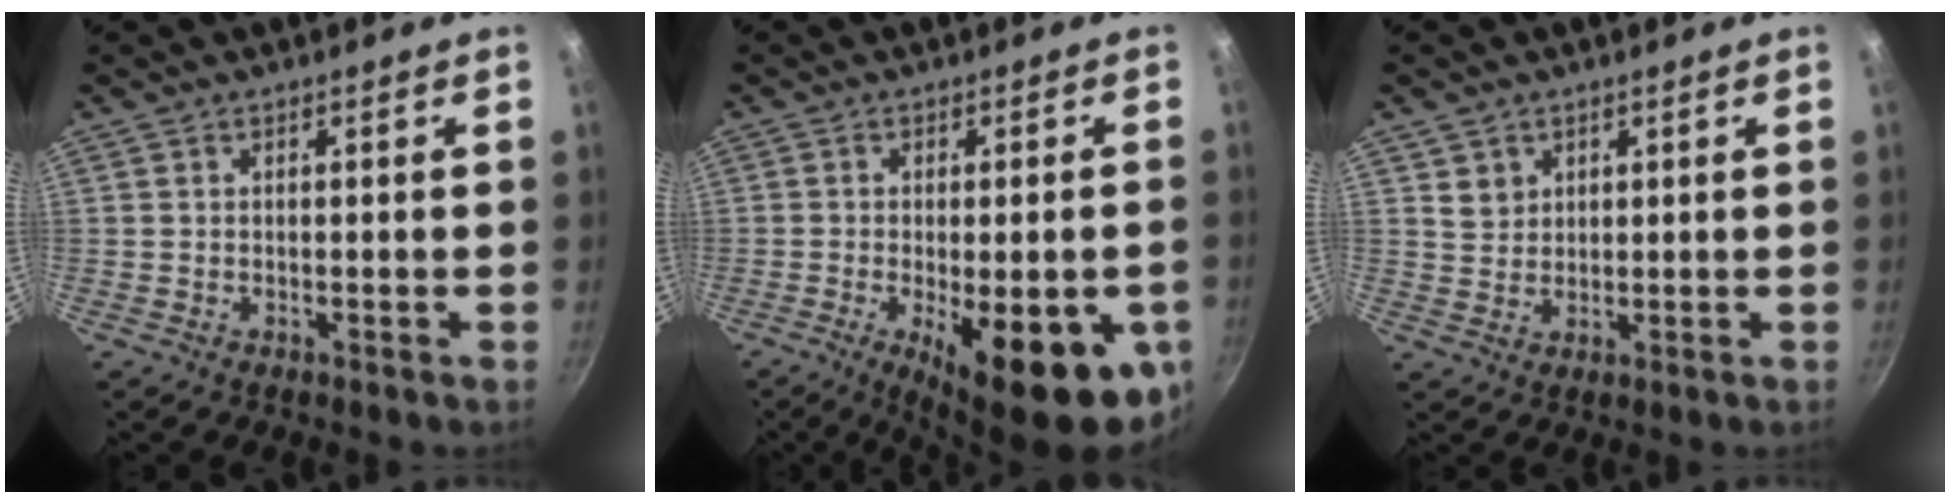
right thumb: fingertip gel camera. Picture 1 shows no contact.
{"total": 19.1, "force": [-6.3, 6.3, 16.9], "torque": [-0.193, -0.004, -0.074]}
{"total": 3.4, "force": [1.6, 2.8, 0.8], "torque": [0.003, 0.001, 0.033]}